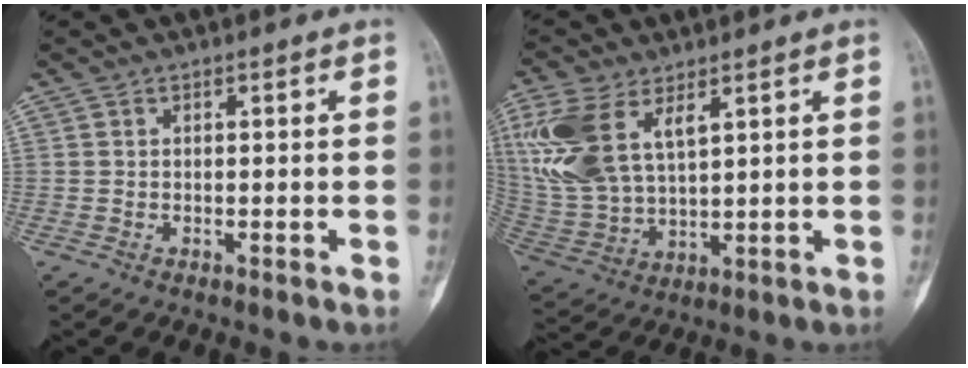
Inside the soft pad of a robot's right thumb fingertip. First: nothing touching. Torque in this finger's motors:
{"motor_torque": [-0.80, 2.23, 1.50, 1.05, 0.15]}